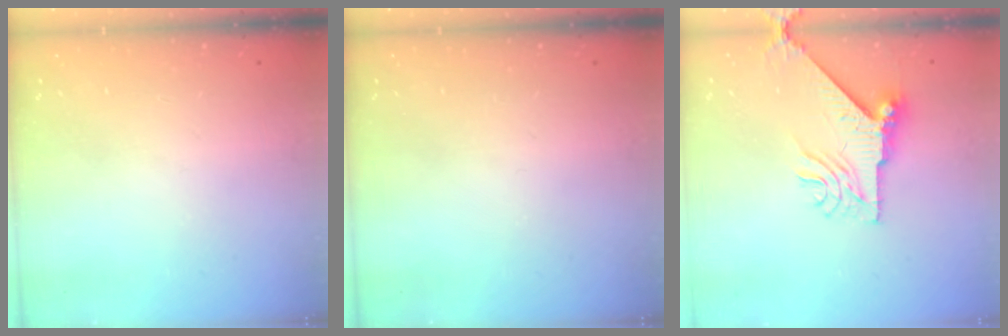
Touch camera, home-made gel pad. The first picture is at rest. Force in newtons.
{"total": 0.0}
{"total": 10.3, "press": 10.2, "slide": 1.3}